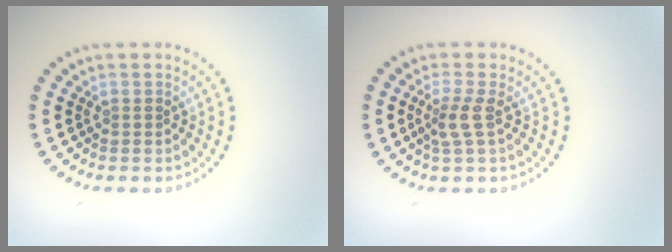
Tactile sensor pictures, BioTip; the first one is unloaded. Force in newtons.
{"total": 2.0, "press": 1.6, "slide": 1.3}